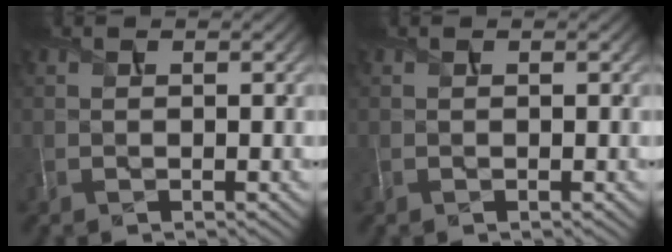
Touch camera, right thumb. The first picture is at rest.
{"total": 0.0}